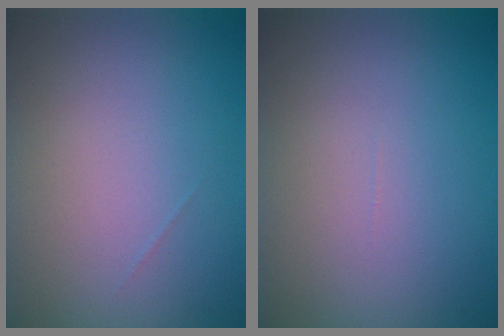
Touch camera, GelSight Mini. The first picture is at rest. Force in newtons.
{"total": 0.0}